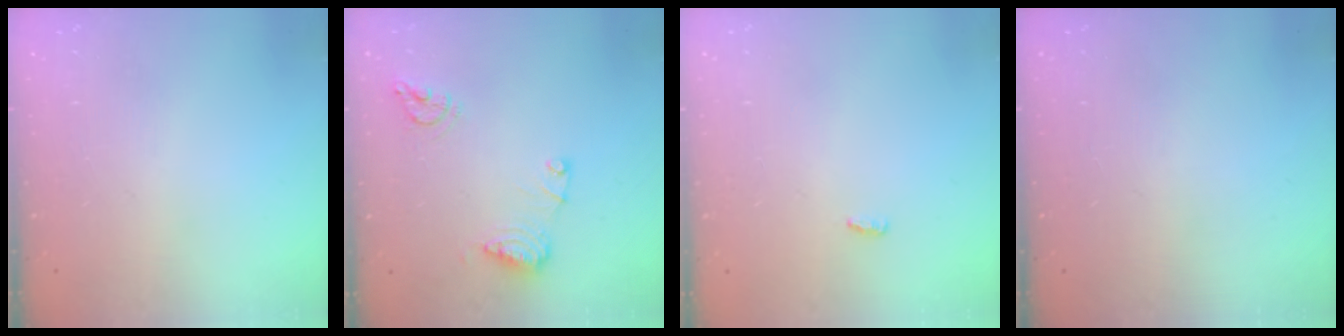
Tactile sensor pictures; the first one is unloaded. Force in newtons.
{"total": 10.5, "press": 10.4, "slide": 1.1}
{"total": 2.9, "press": 2.6, "slide": 1.3}
{"total": 0.0}